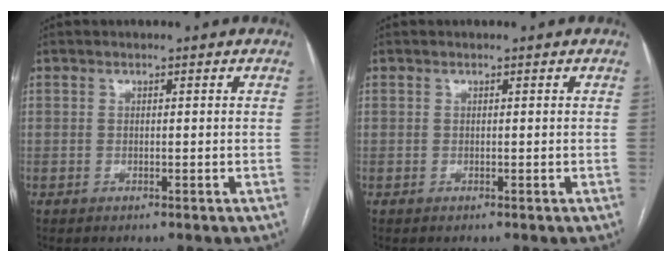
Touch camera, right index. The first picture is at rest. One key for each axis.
{"total": 0.0}